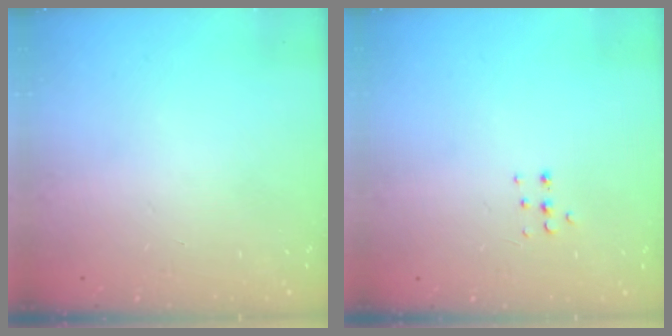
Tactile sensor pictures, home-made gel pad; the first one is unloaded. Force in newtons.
{"total": 3.8, "press": 3.7, "slide": 0.9}